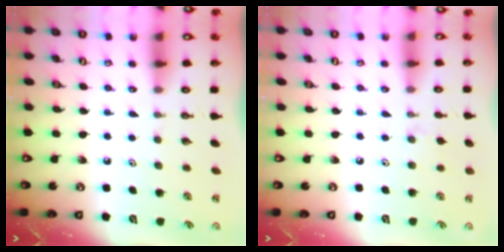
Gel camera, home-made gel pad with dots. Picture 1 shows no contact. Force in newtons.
{"total": 2.4, "press": 2.3, "slide": 0.5}